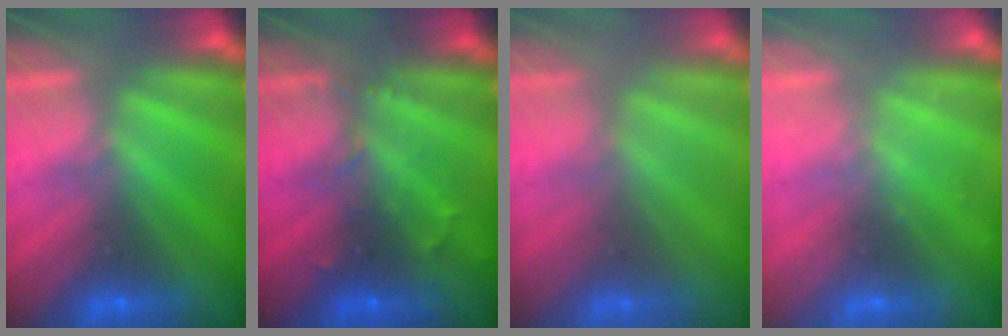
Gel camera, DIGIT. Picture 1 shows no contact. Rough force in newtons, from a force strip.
{"total": 2.8}
{"total": 2.9}
{"total": 2.3}